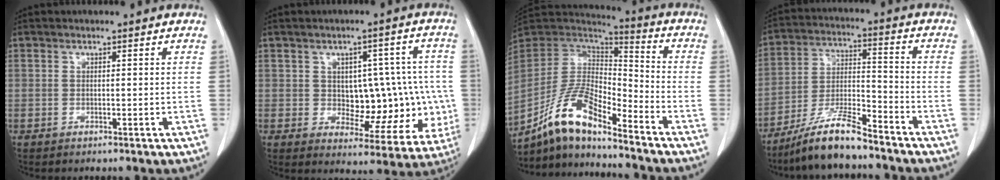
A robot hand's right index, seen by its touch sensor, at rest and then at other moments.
{"total": 13.0, "force": [-0.4, 7.1, 10.9], "torque": [-0.119, 0.029, 0.015]}
{"total": 13.1, "force": [-10.1, 3.0, 7.8], "torque": [-0.157, 0.022, -0.187]}
{"total": 11.1, "force": [-9.0, 1.5, 6.4], "torque": [-0.126, -0.004, -0.167]}